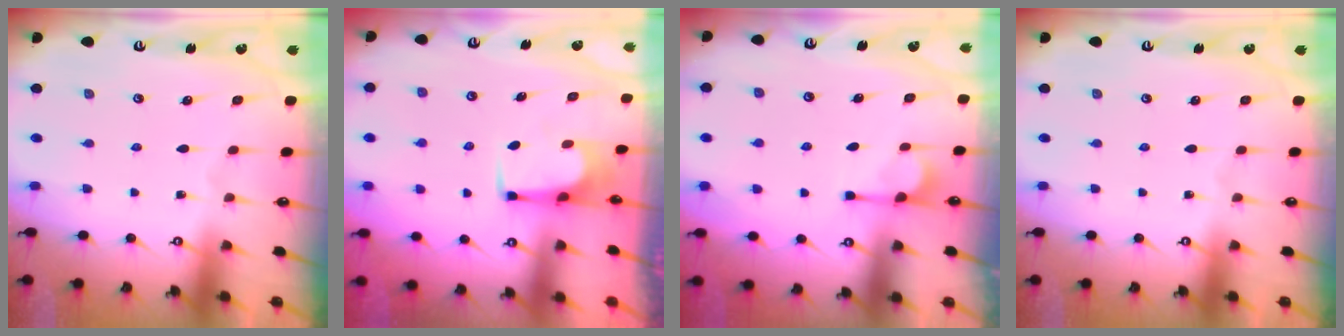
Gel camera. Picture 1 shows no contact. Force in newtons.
{"total": 3.5, "press": 3.5, "slide": 0.2}
{"total": 0.8, "press": 0.1, "slide": 0.8}
{"total": 0.0}